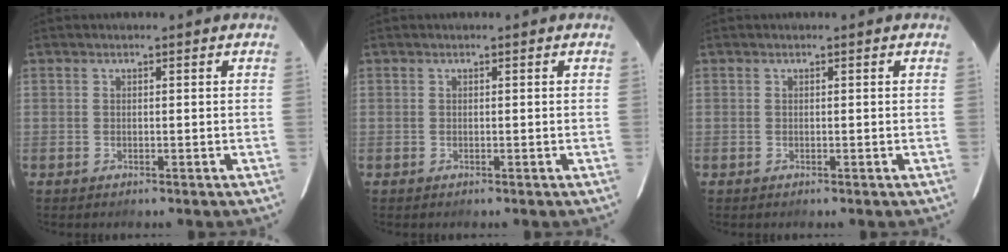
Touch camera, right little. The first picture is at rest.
{"total": 0.0}
{"total": 0.0}